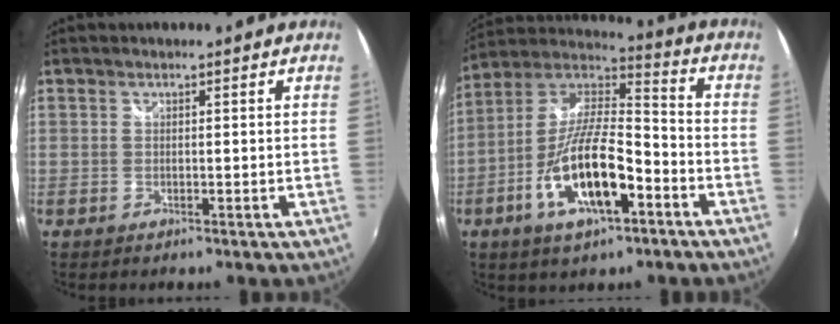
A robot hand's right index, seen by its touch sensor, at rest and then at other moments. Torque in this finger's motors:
{"motor_torque": [1.21, -0.93, 1.05, 0.21]}